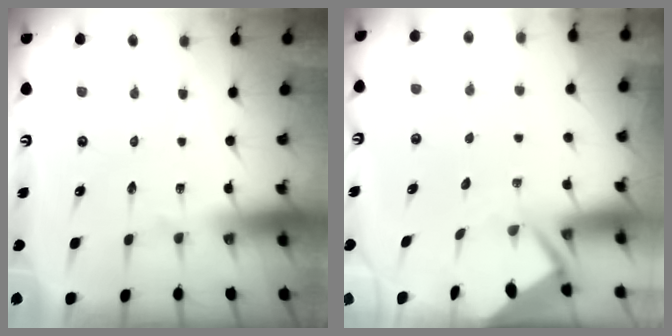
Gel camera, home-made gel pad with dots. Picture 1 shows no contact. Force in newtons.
{"total": 3.8, "press": 3.8, "slide": 0.3}